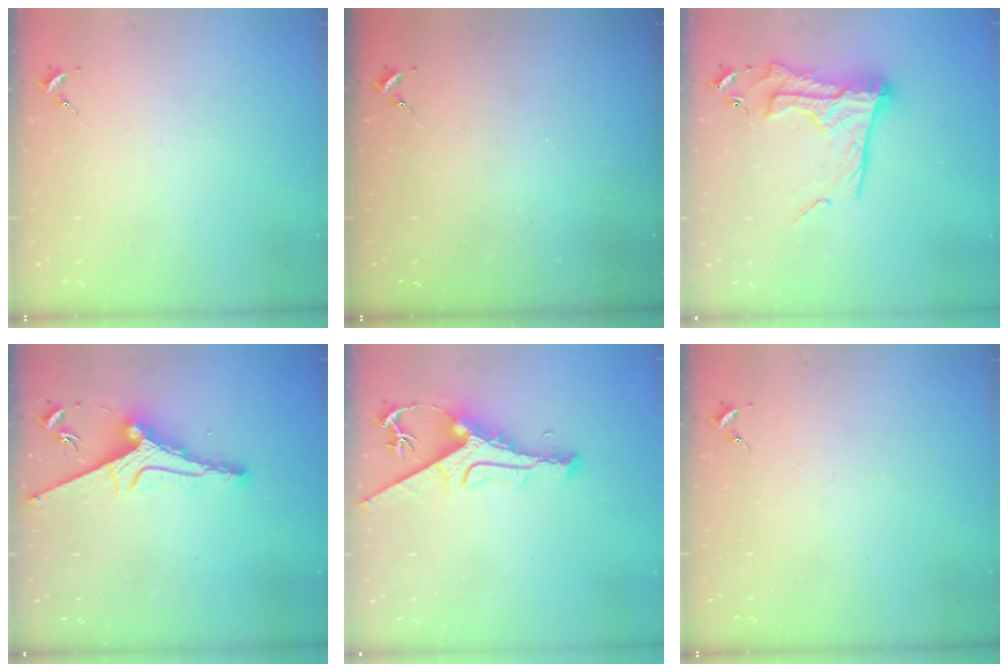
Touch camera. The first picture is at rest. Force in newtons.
{"total": 0.0}
{"total": 17.5, "press": 17.4, "slide": 1.5}
{"total": 10.4, "press": 10.3, "slide": 1.3}
{"total": 10.7, "press": 10.6, "slide": 1.4}
{"total": 0.0}